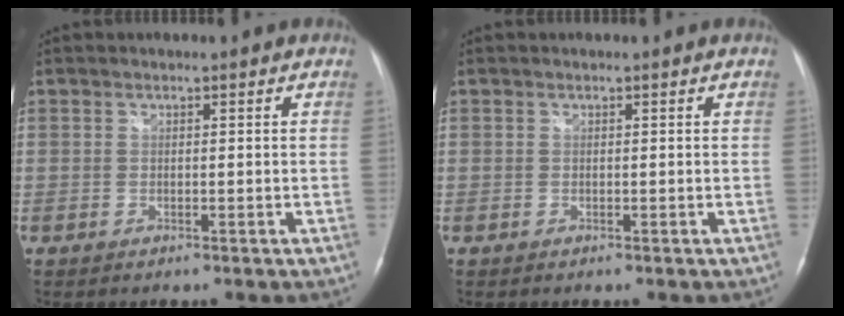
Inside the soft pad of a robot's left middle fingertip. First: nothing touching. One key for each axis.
{"total": 0.0}